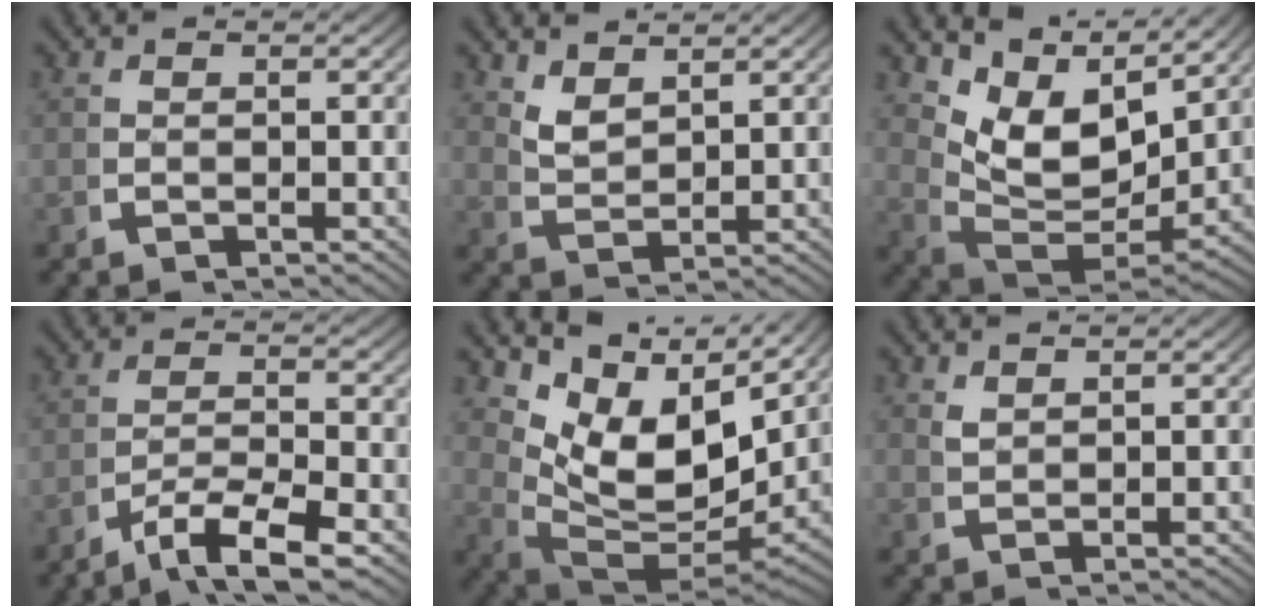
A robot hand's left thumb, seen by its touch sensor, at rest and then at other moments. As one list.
[{"total": 3.2, "force": [3.1, 0.6, 0.7], "torque": [-0.010, -0.007, 0.069]}, {"total": 9.4, "force": [3.2, 5.6, 6.8], "torque": [-0.145, -0.045, 0.073]}, {"total": 5.3, "force": [-1.8, 2.9, 4.2], "torque": [-0.078, -0.018, -0.022]}, {"total": 12.5, "force": [3.3, 7.5, 9.4], "torque": [-0.180, -0.048, 0.073]}, {"total": 1.5, "force": [1.5, 0.0, 0.1], "torque": [-0.002, -0.003, 0.037]}]